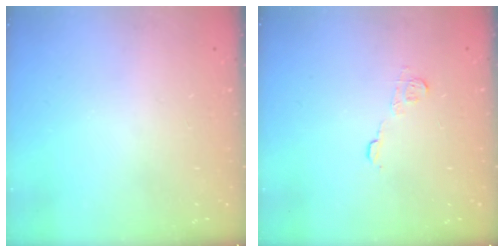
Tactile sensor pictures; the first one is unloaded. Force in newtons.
{"total": 6.5, "press": 6.5, "slide": 0.5}